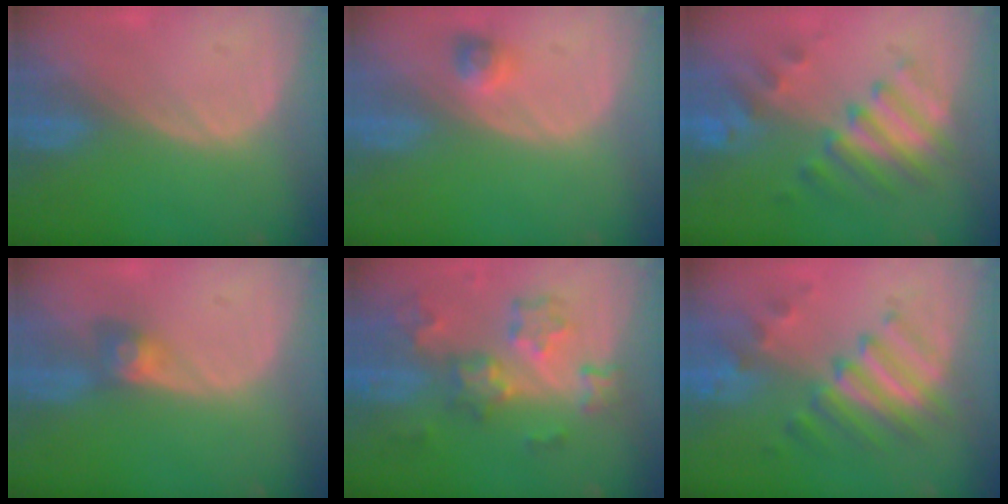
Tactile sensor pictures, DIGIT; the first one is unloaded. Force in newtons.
{"total": 2.3, "press": 2.2, "slide": 0.7}
{"total": 7.9, "press": 7.7, "slide": 1.8}
{"total": 3.0, "press": 2.7, "slide": 1.4}
{"total": 9.2, "press": 8.1, "slide": 4.4}
{"total": 7.9, "press": 7.8, "slide": 1.0}